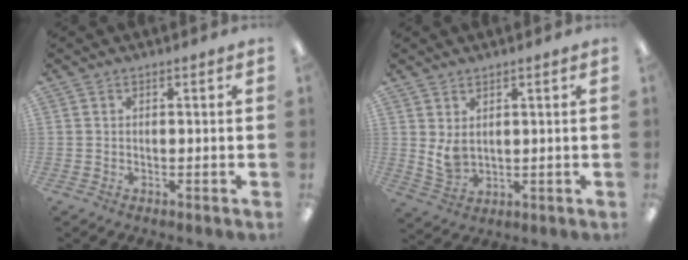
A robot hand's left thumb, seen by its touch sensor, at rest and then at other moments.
{"total": 4.7, "force": [2.1, 2.9, 3.0], "torque": [-0.067, -0.013, 0.036]}